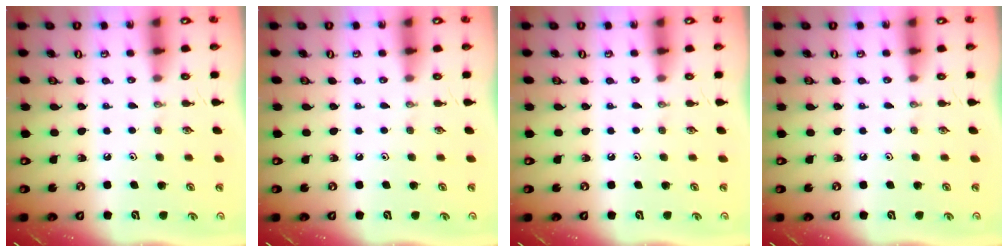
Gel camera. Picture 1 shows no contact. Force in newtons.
{"total": 0.0}
{"total": 0.0}
{"total": 0.0}